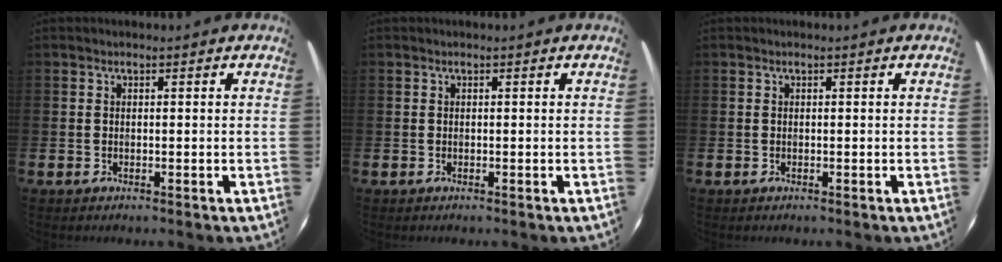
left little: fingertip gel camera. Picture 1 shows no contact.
{"total": 0.0}
{"total": 0.0}